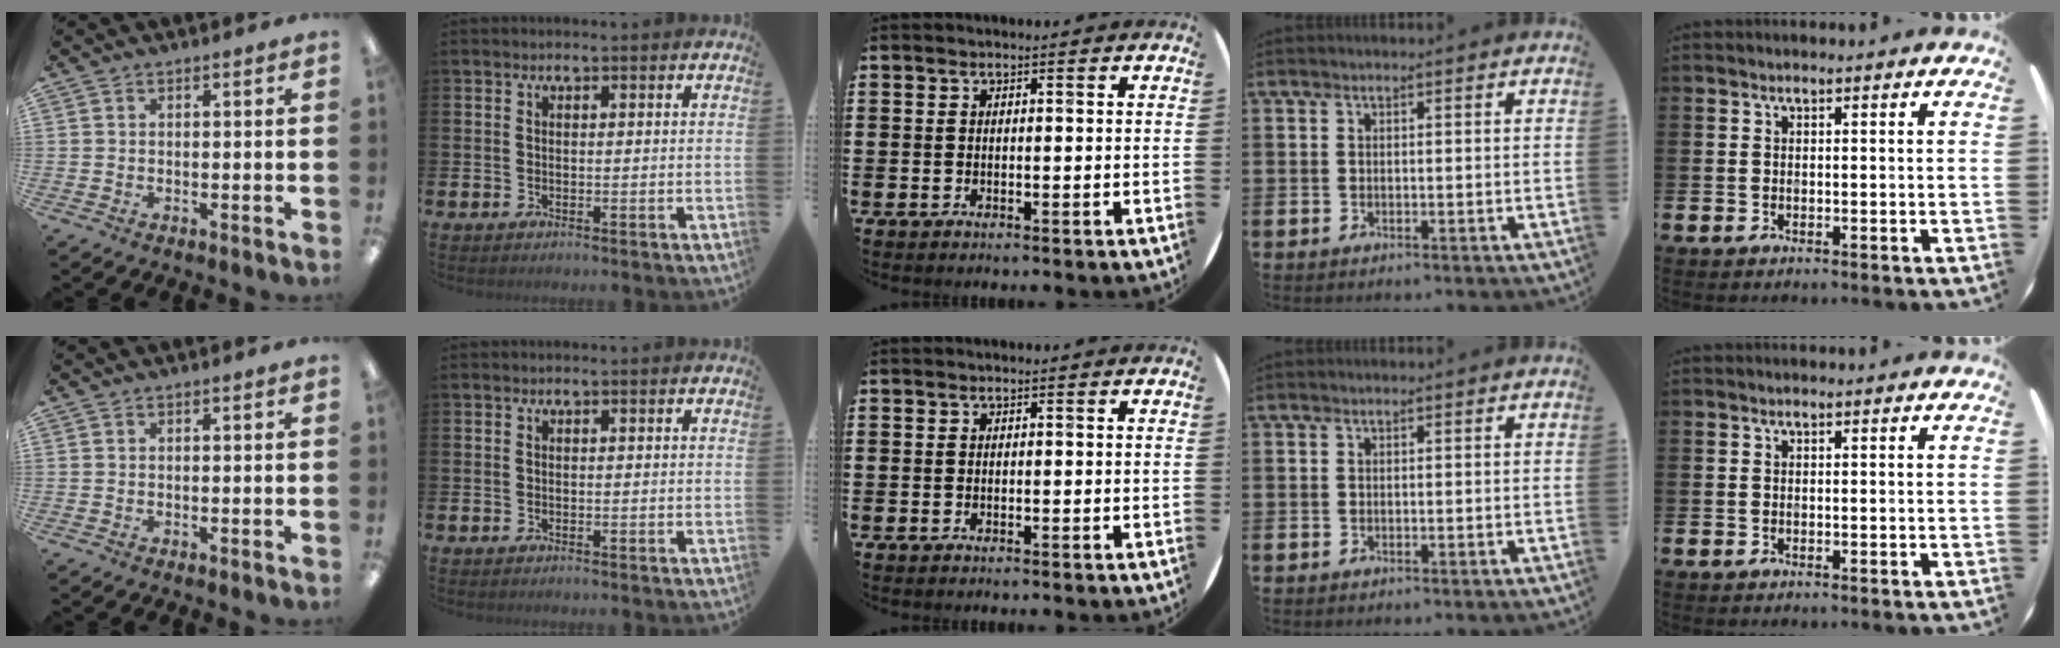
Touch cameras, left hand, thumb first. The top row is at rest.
{}